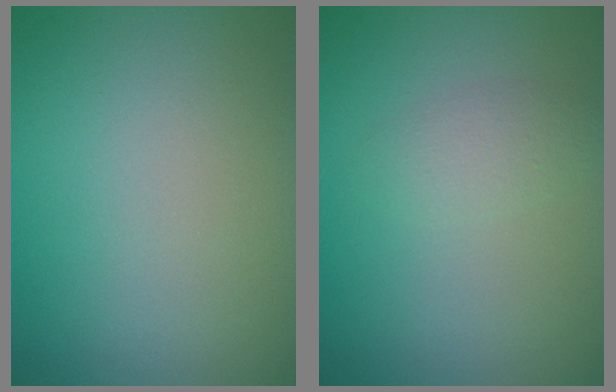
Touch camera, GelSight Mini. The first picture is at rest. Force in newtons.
{"total": 1.6, "press": 1.6, "slide": 0.1}